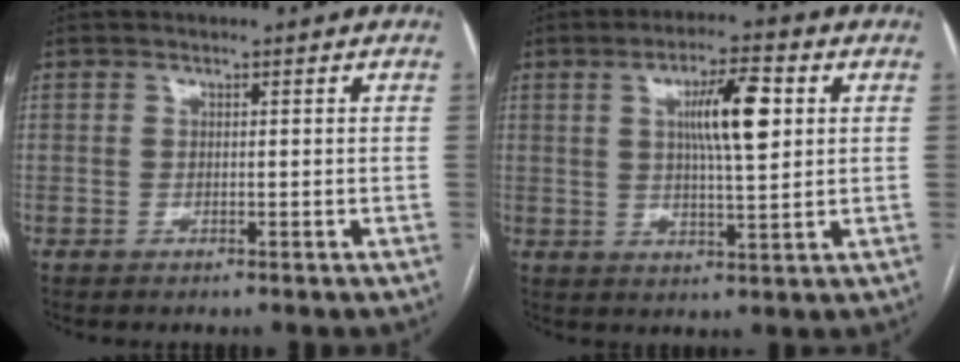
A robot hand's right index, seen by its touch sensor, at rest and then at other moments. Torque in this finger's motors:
{"motor_torque": [0.38, 0.10, 0.22, 0.11]}